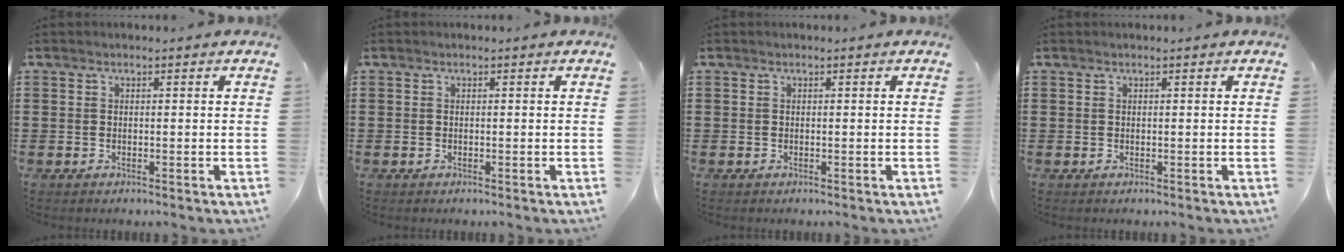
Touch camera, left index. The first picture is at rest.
{"total": 0.0}
{"total": 0.0}
{"total": 0.0}